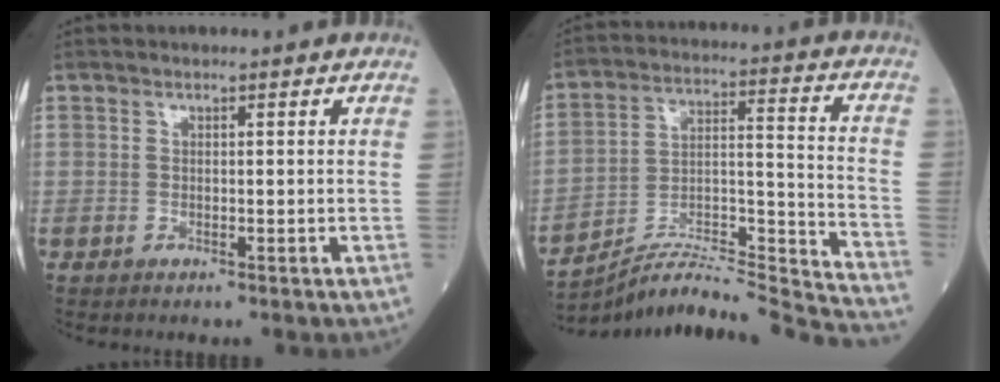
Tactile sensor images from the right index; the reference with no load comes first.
{"total": 24.0, "force": [-23.1, -2.1, 6.2], "torque": [-0.086, 0.006, -0.351]}